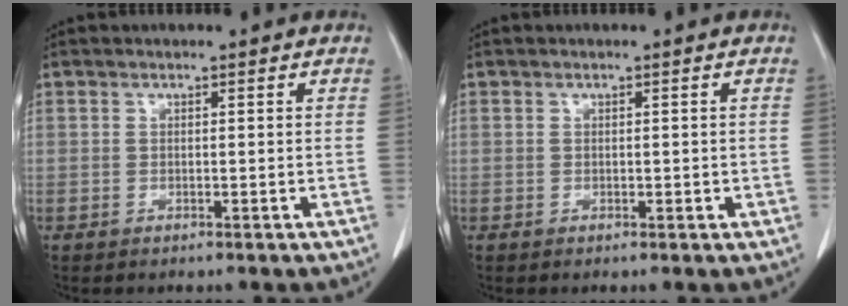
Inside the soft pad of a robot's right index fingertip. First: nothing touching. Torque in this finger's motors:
{"motor_torque": [-0.15, 0.37, -0.03, 0.00]}